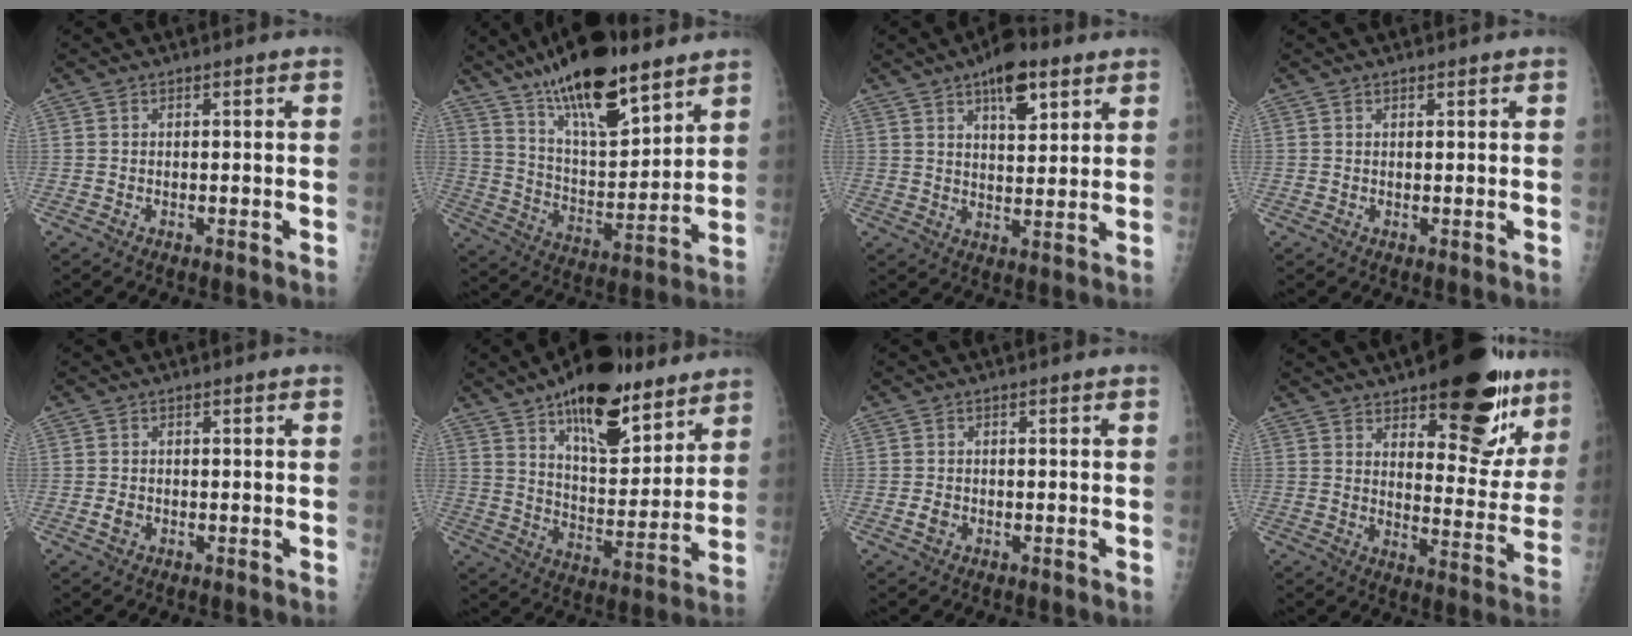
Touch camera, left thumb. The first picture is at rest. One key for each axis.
{"total": 20.3, "fx": 14.0, "fy": 6.4, "fz": 13.2, "tx": -0.200, "ty": -0.065, "tz": 0.244}
{"total": 13.2, "fx": 7.6, "fy": 5.4, "fz": 9.3, "tx": -0.114, "ty": -0.035, "tz": 0.120}
{"total": 0.7, "fx": 0.5, "fy": 0.3, "fz": 0.4, "tx": -0.005, "ty": -0.003, "tz": 0.008}
{"total": 1.5, "fx": -0.4, "fy": 1.2, "fz": 0.9, "tx": -0.012, "ty": 0.001, "tz": -0.006}
{"total": 20.3, "fx": 13.3, "fy": 8.5, "fz": 12.7, "tx": -0.150, "ty": -0.072, "tz": 0.213}
{"total": 1.6, "fx": -0.4, "fy": 1.2, "fz": 0.9, "tx": -0.013, "ty": 0.001, "tz": -0.008}
{"total": 21.3, "fx": 13.1, "fy": 8.6, "fz": 14.5, "tx": -0.133, "ty": -0.071, "tz": 0.179}